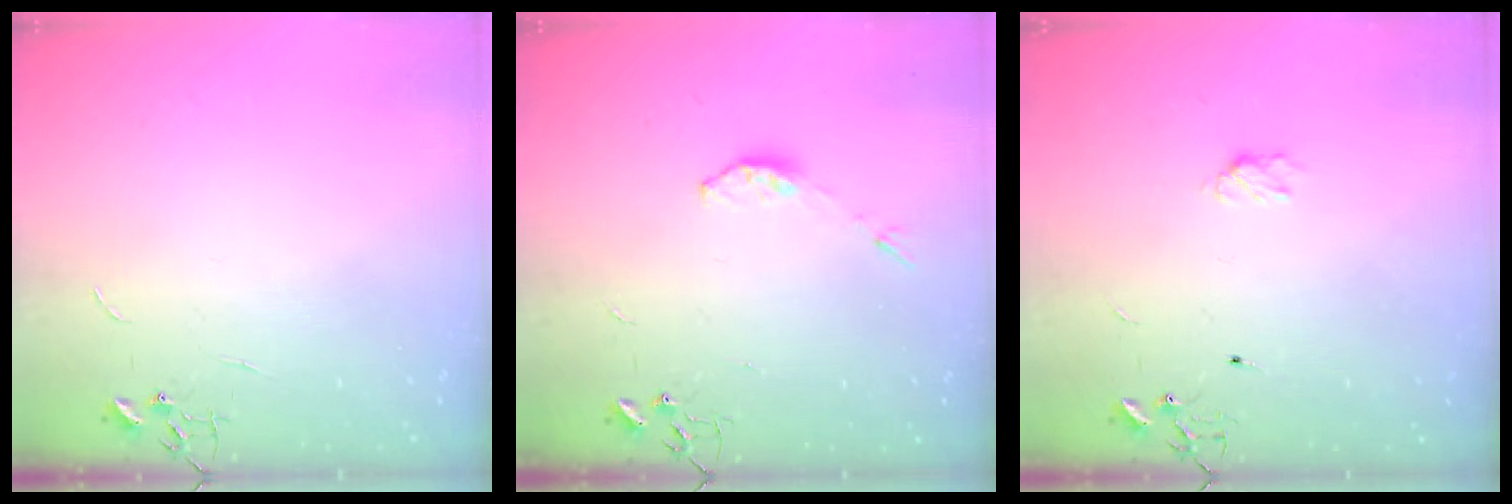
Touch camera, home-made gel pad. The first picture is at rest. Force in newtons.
{"total": 3.3, "press": 3.3, "slide": 0.5}
{"total": 3.9, "press": 3.8, "slide": 0.9}